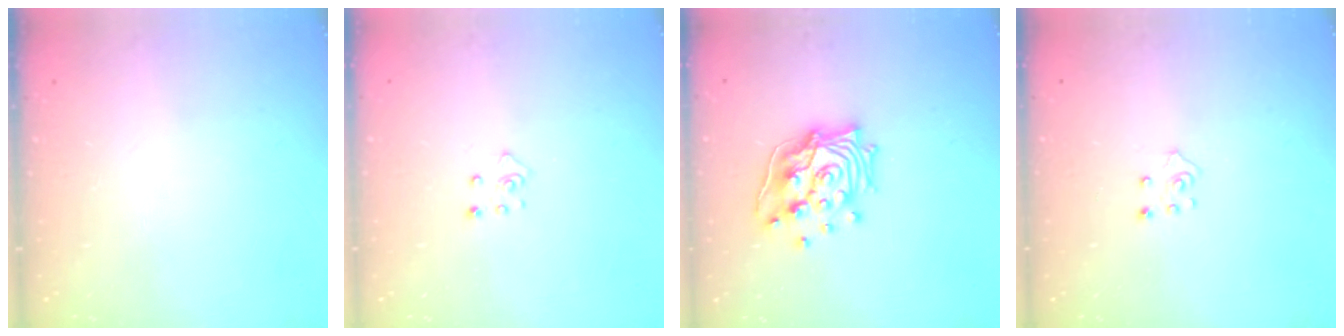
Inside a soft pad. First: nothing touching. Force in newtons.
{"total": 2.8, "press": 2.8, "slide": 0.3}
{"total": 15.3, "press": 15.1, "slide": 2.7}
{"total": 2.7, "press": 2.7, "slide": 0.2}